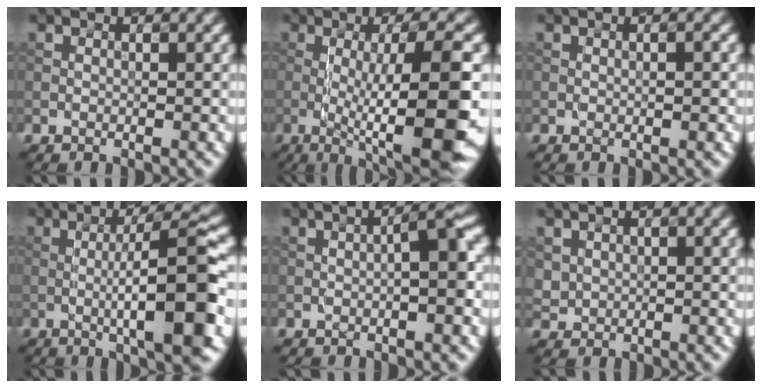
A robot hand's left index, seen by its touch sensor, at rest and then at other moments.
{"total": 11.7, "force": [-2.1, 2.3, 11.3], "torque": [-0.155, 0.000, -0.030]}
{"total": 1.1, "force": [0.0, 0.2, 1.0], "torque": [-0.013, 0.000, 0.000]}
{"total": 10.1, "force": [-1.0, 1.8, 9.9], "torque": [-0.129, 0.011, -0.018]}
{"total": 4.0, "force": [0.1, 0.7, 4.0], "torque": [-0.059, 0.012, 0.001]}
{"total": 1.3, "force": [0.5, 1.3, 0.2], "torque": [-0.003, -0.004, 0.016]}